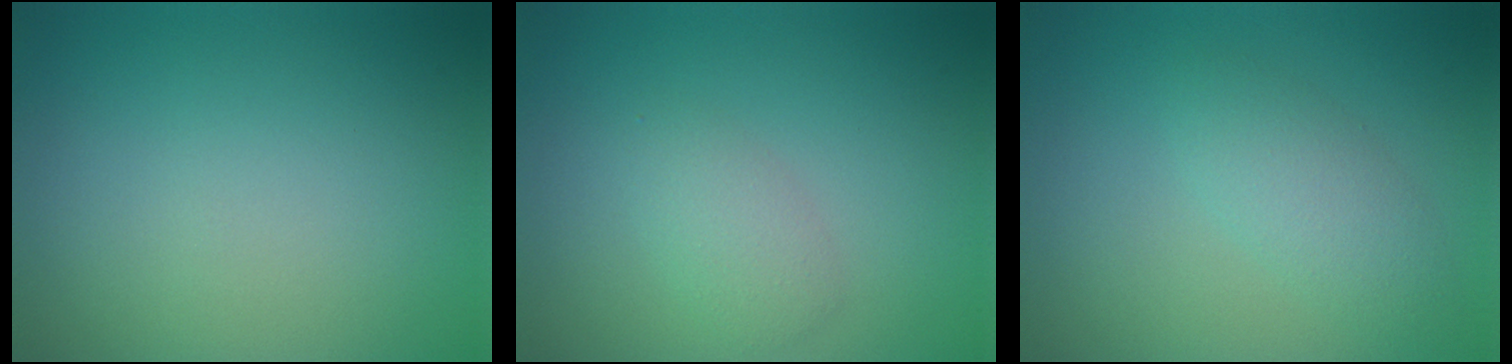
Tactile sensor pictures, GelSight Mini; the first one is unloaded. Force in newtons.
{"total": 2.0, "press": 2.0, "slide": 0.0}
{"total": 2.6, "press": 2.6, "slide": 0.2}